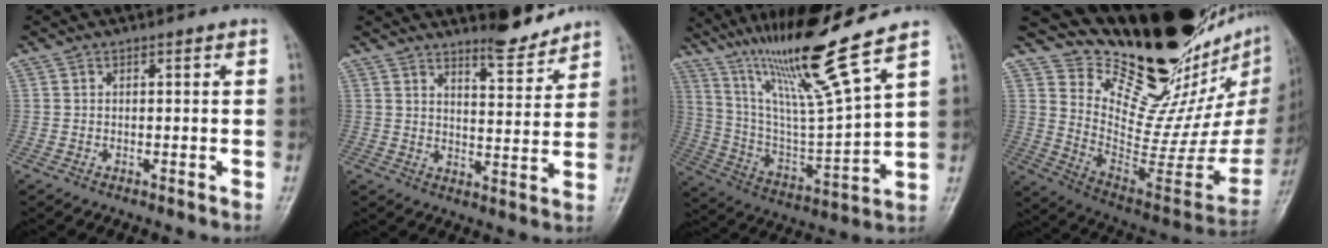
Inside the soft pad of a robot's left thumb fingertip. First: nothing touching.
{"total": 7.2, "force": [6.4, 1.5, 2.9], "torque": [-0.027, -0.058, 0.101]}
{"total": 19.3, "force": [13.9, -0.2, 13.4], "torque": [-0.224, -0.066, 0.258]}
{"total": 29.4, "force": [21.9, 10.2, 16.9], "torque": [-0.215, -0.149, 0.338]}